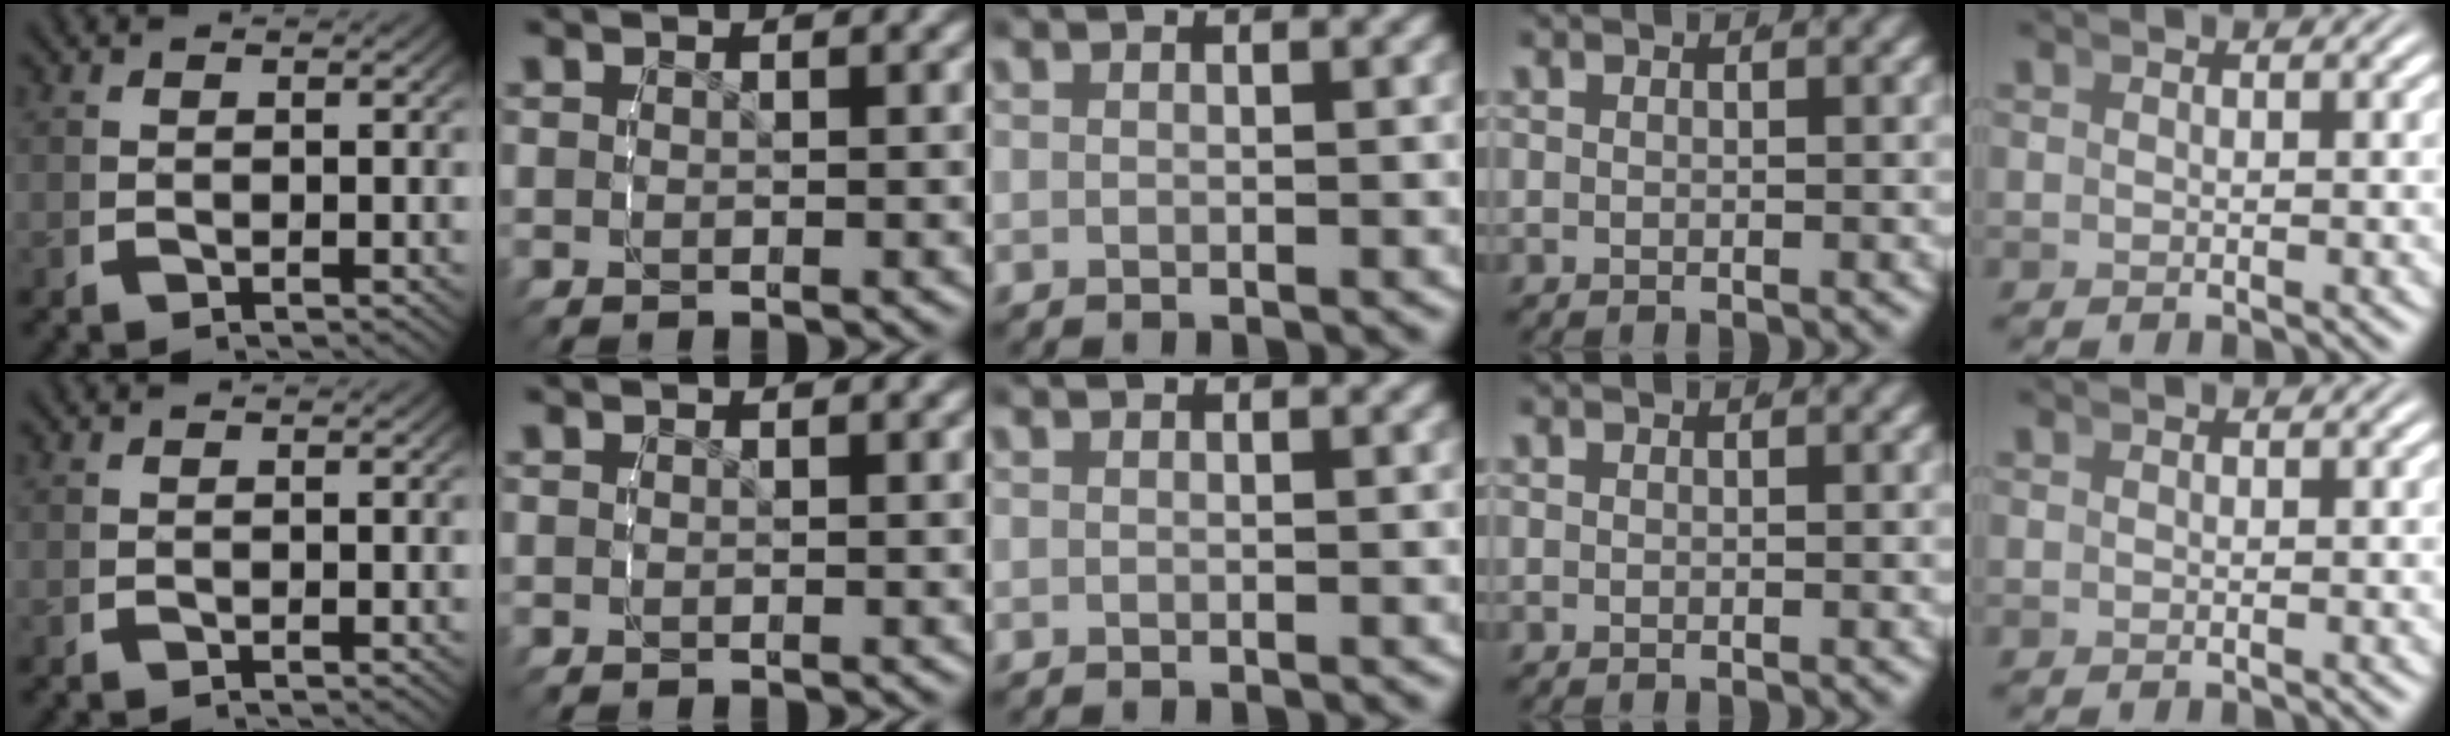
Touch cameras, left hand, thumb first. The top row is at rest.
{}